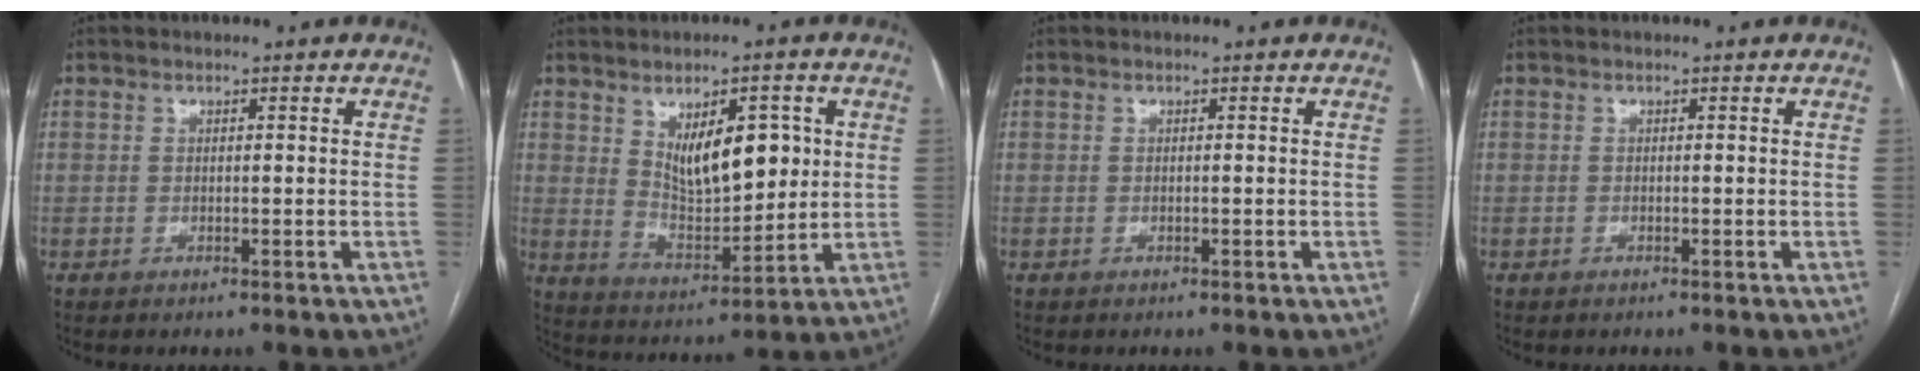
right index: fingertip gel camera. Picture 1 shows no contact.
{"total": 10.7, "force": [3.2, 4.7, 9.1], "torque": [-0.145, -0.001, 0.065]}
{"total": 0.0}
{"total": 0.0}